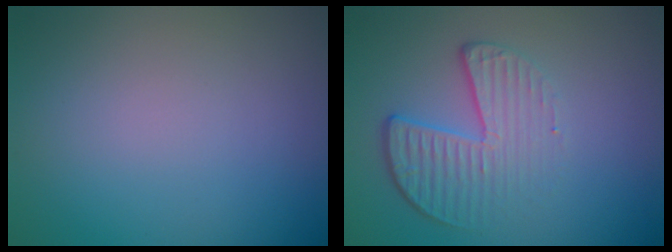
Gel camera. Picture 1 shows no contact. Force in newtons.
{"total": 4.4, "press": 2.9, "slide": 3.3}